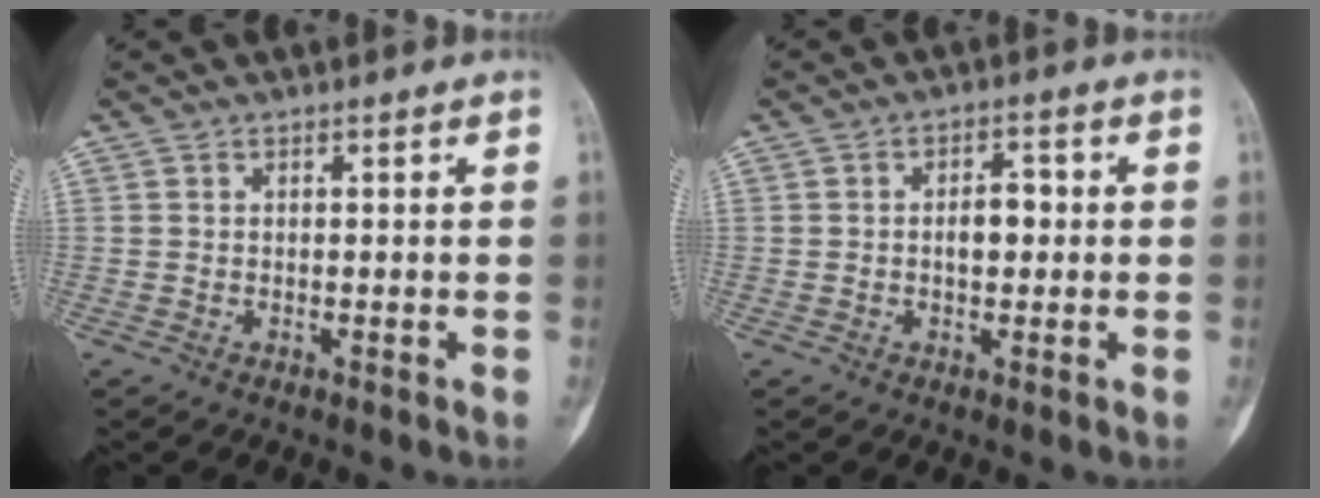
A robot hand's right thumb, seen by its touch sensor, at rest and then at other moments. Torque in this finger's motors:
{"motor_torque": [0.74, 0.56, 0.17, 0.02, 0.01]}